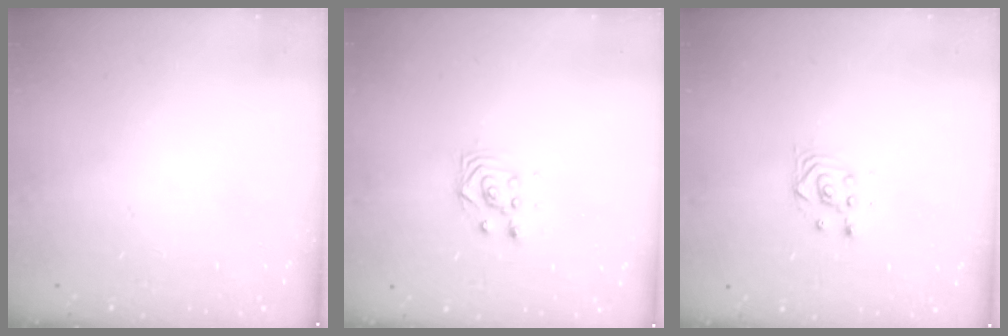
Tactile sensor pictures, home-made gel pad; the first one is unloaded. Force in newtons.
{"total": 2.9, "press": 2.9, "slide": 0.4}
{"total": 3.3, "press": 3.3, "slide": 0.4}